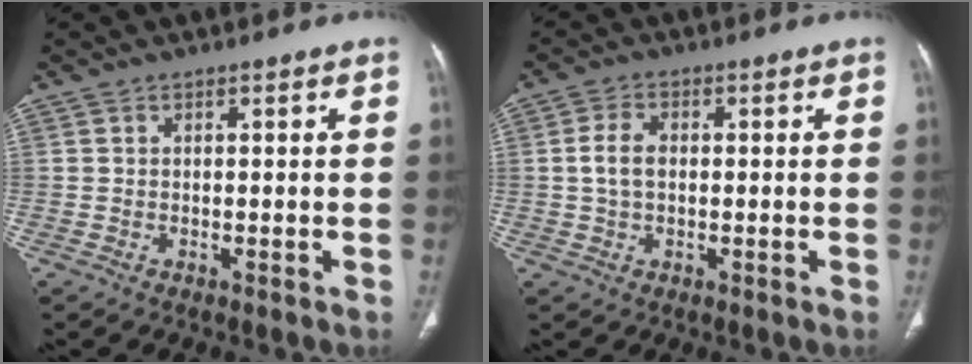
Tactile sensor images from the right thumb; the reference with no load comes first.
{"total": 4.7, "force": [0.2, 3.0, 3.6], "torque": [-0.075, 0.010, 0.003]}